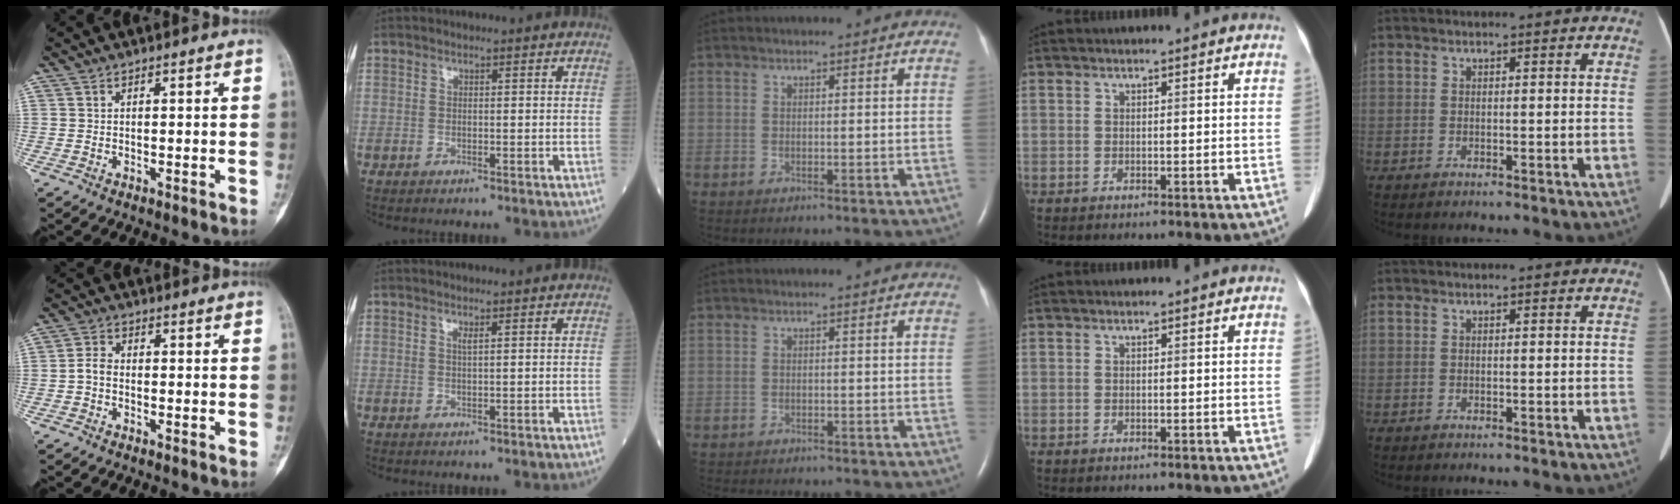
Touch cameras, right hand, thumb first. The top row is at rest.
{"thumb": {"total": 2.6, "force": [-0.7, 1.8, 1.8], "torque": [-0.032, 0.009, -0.023]}, "index": {"total": 0.7, "force": [0.4, -0.1, 0.6], "torque": [-0.013, -0.003, 0.007]}, "middle": {"total": 6.0, "force": [-5.2, 1.8, 2.4], "torque": [-0.030, -0.004, -0.064]}}